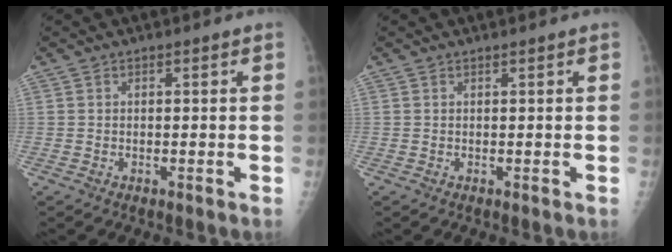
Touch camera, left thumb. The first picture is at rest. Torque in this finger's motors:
{"motor_torque": [-0.24, -0.13, -0.04, 0.13, 0.00]}